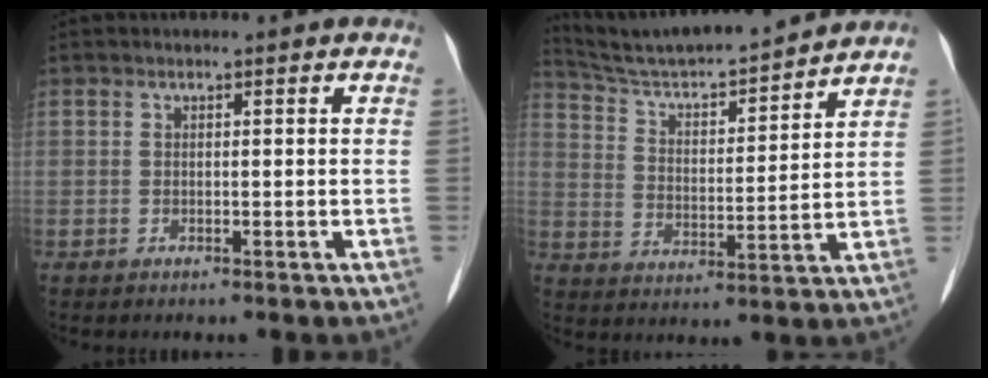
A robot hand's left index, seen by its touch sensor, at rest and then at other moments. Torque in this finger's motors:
{"motor_torque": [-0.03, -0.38, 0.03, 0.07]}